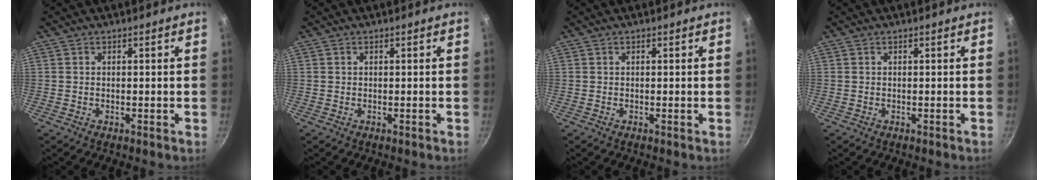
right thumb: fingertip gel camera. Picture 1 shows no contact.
{"total": 0.0}
{"total": 0.0}
{"total": 0.0}